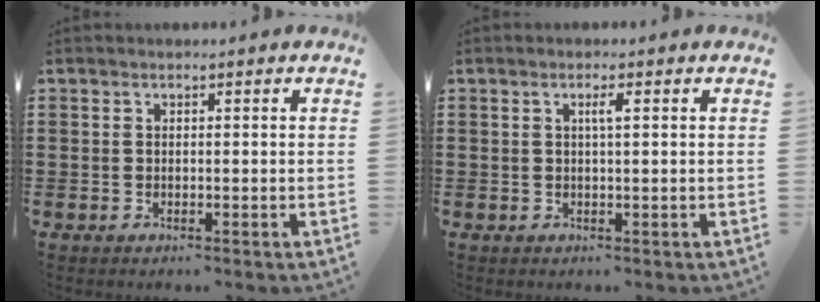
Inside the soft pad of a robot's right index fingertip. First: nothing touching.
{"total": 1.6, "force": [0.4, 0.0, 1.5], "torque": [-0.030, 0.001, 0.005]}